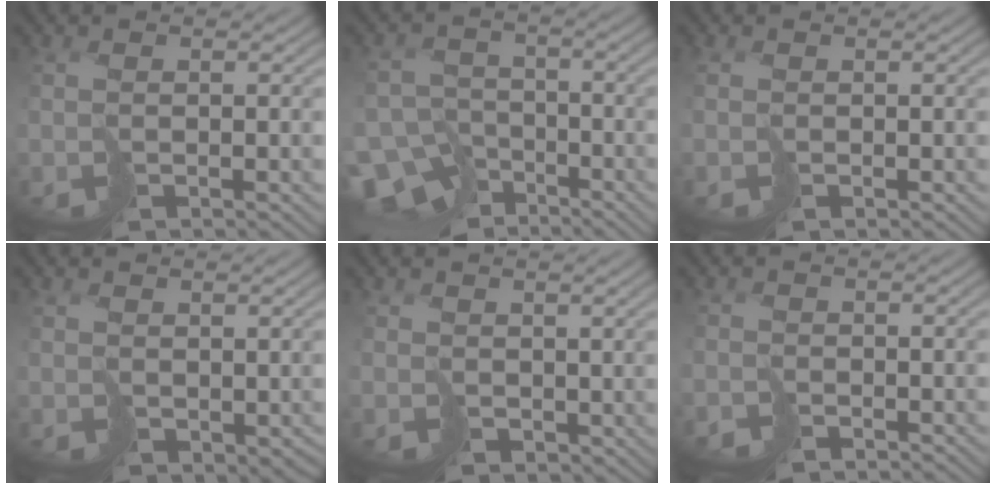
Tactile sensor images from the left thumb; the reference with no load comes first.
{"total": 10.0, "force": [-8.0, 5.5, 2.4], "torque": [-0.055, -0.023, -0.133]}
{"total": 0.5, "force": [-0.2, 0.5, 0.1], "torque": [-0.001, -0.003, -0.007]}
{"total": 2.7, "force": [0.9, 1.9, 1.7], "torque": [-0.037, -0.011, 0.026]}
{"total": 1.8, "force": [1.3, 1.2, 0.2], "torque": [-0.008, -0.007, 0.030]}
{"total": 1.6, "force": [-1.3, -0.1, -0.9], "torque": [0.032, -0.003, -0.030]}